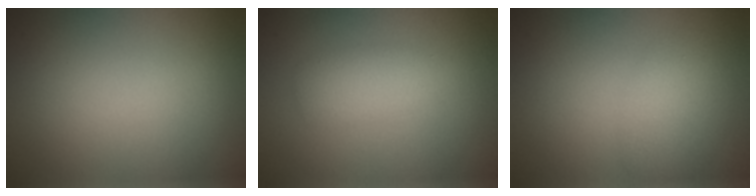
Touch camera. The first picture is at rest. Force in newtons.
{"total": 2.3, "press": 2.3, "slide": 0.1}
{"total": 2.1, "press": 2.1, "slide": 0.0}